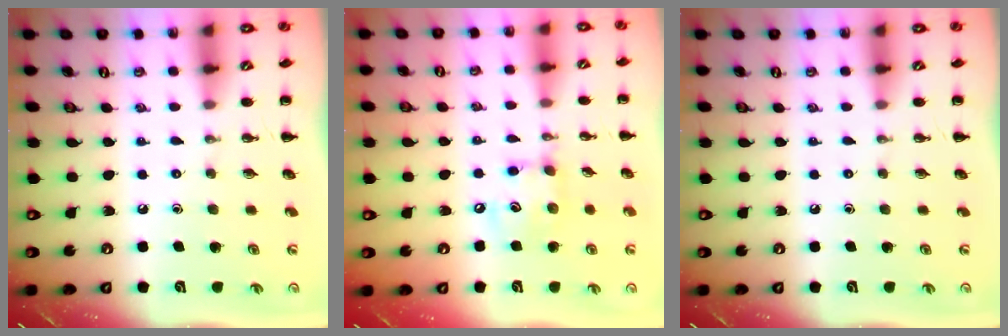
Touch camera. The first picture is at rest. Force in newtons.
{"total": 8.4, "press": 8.3, "slide": 0.8}
{"total": 0.0}